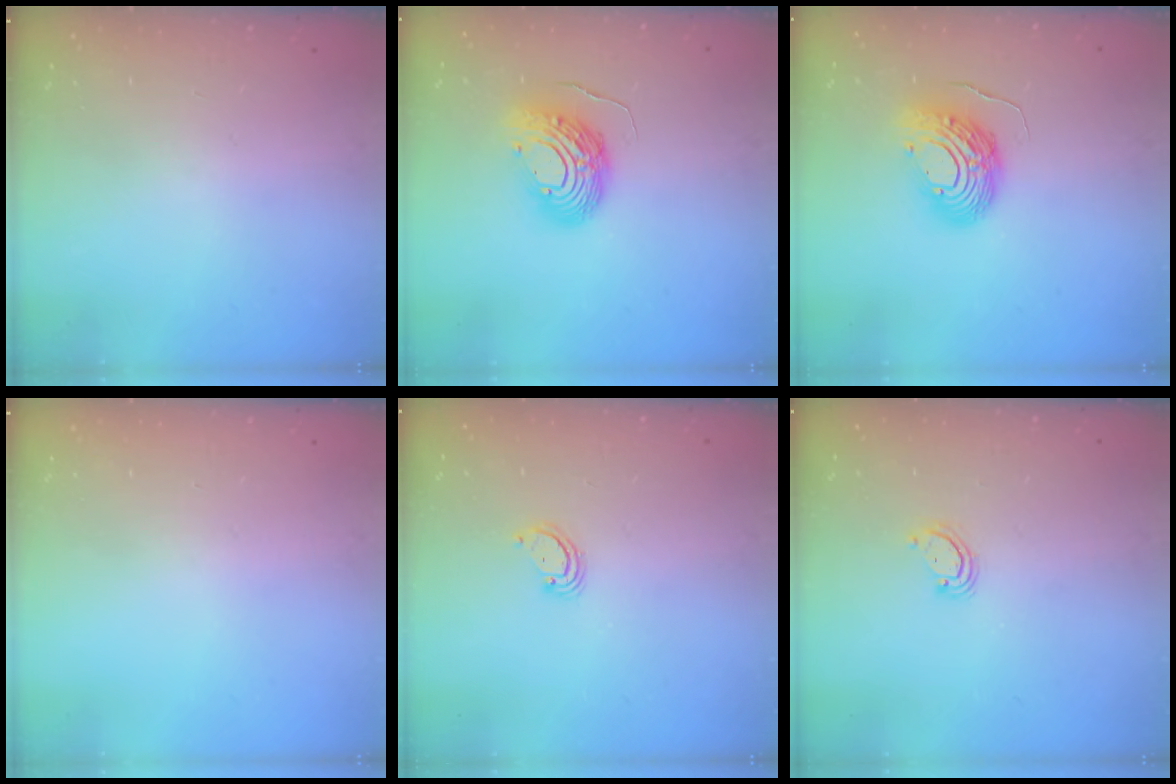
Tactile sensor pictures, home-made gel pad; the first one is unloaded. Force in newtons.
{"total": 12.0, "press": 11.9, "slide": 1.3}
{"total": 12.0, "press": 11.9, "slide": 1.3}
{"total": 0.0}
{"total": 2.5, "press": 2.5, "slide": 0.2}
{"total": 3.7, "press": 3.7, "slide": 0.3}